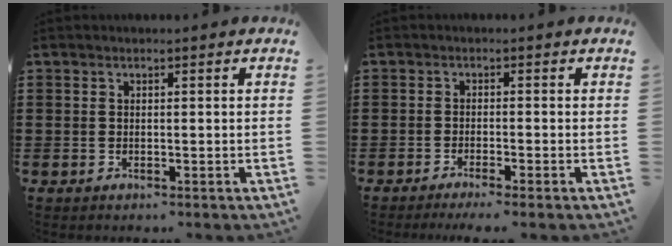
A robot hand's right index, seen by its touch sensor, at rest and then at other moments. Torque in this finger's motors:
{"motor_torque": [1.08, 1.05, 0.26, 0.07]}